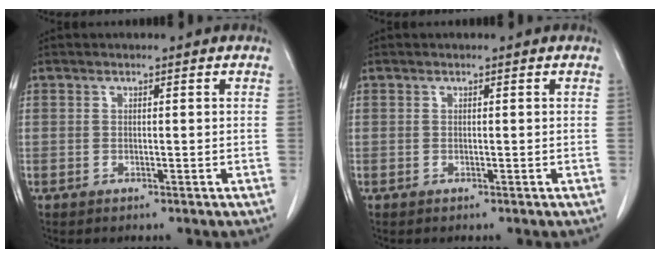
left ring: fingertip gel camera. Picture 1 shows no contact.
{"total": 0.0}